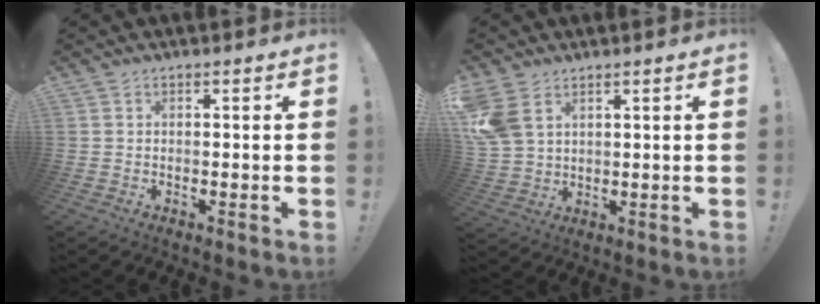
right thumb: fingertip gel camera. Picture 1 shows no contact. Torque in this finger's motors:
{"motor_torque": [0.16, 0.75, 1.41, 0.39, 0.58]}